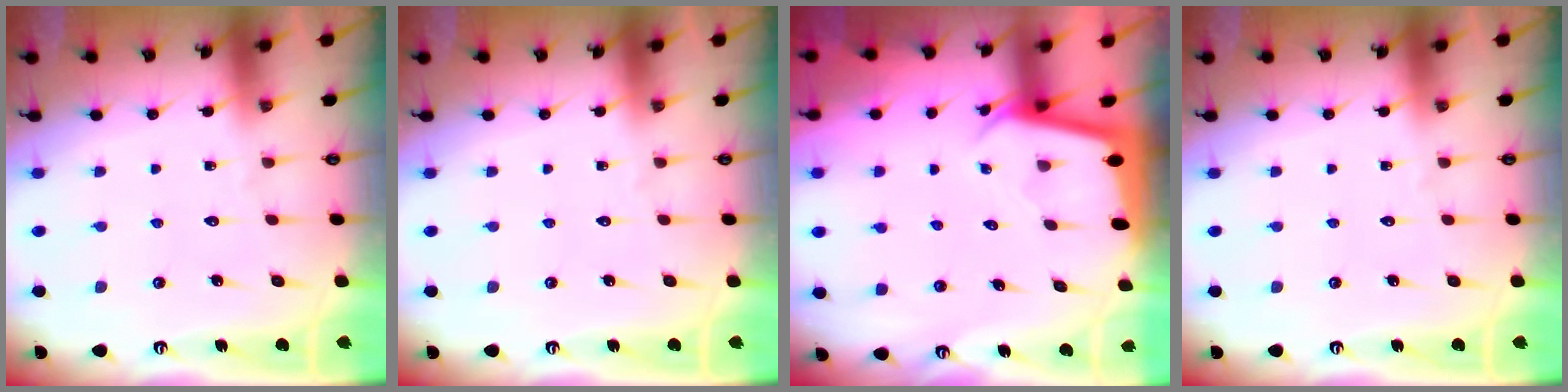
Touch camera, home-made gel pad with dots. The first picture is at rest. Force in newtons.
{"total": 0.0}
{"total": 2.3, "press": 2.3, "slide": 0.1}
{"total": 0.0}